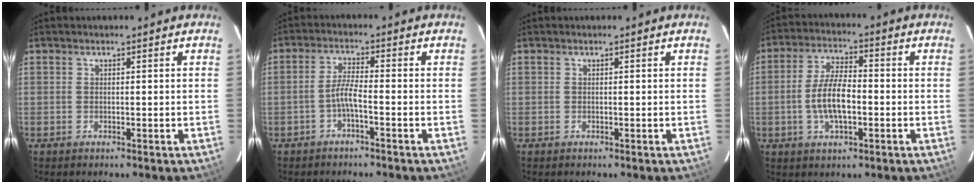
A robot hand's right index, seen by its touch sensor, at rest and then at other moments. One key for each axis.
{"total": 3.1, "fx": -1.8, "fy": 0.1, "fz": 2.6, "tx": -0.061, "ty": 0.009, "tz": -0.037}
{"total": 0.0}
{"total": 8.6, "fx": -1.7, "fy": 3.3, "fz": 7.8, "tx": -0.153, "ty": 0.007, "tz": -0.030}